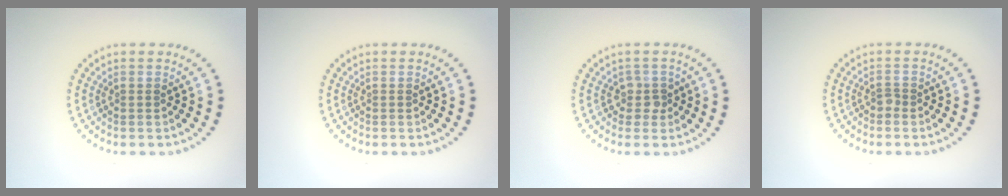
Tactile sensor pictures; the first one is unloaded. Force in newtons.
{"total": 0.0}
{"total": 1.5, "press": 1.2, "slide": 0.9}
{"total": 0.7, "press": 0.5, "slide": 0.5}